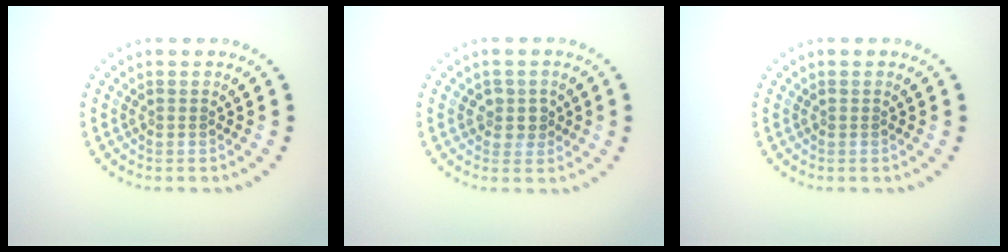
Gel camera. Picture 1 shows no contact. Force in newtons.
{"total": 1.8, "press": 1.4, "slide": 1.1}
{"total": 0.0}